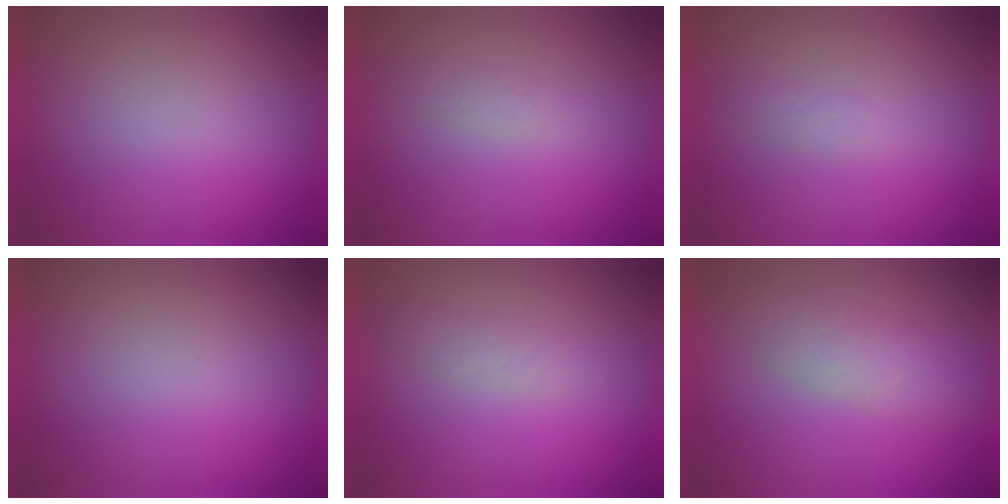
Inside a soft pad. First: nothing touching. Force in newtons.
{"total": 1.3}
{"total": 1.4}
{"total": 0.0}
{"total": 1.8}
{"total": 2.8}